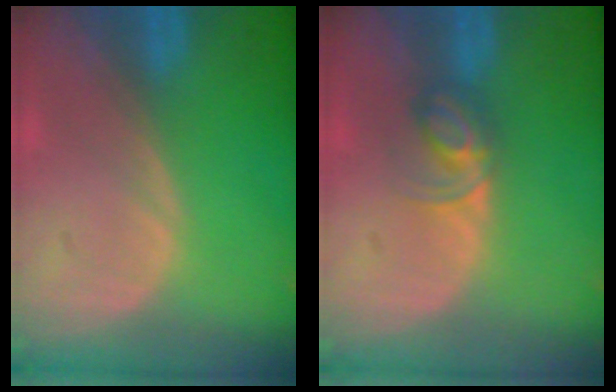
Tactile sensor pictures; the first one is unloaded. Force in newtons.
{"total": 3.9, "press": 3.8, "slide": 0.5}